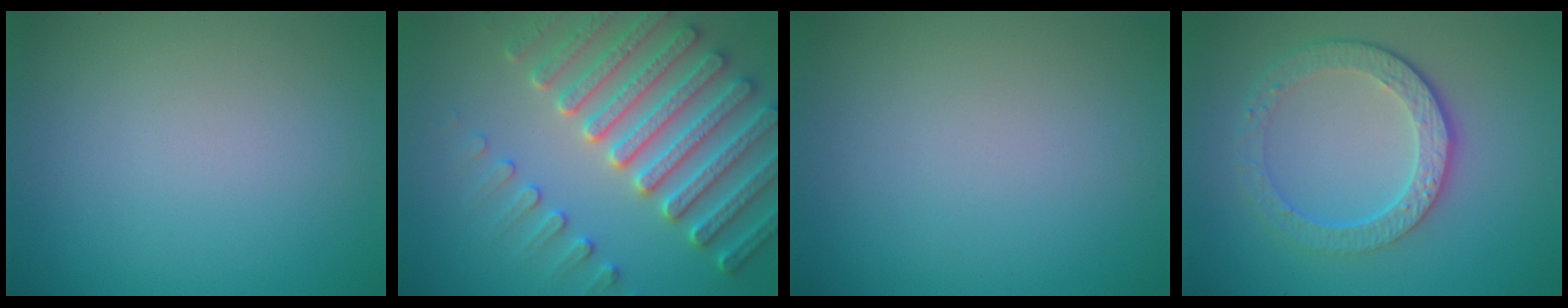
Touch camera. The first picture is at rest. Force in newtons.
{"total": 7.6, "press": 7.3, "slide": 1.9}
{"total": 0.0}
{"total": 4.8, "press": 3.4, "slide": 3.4}